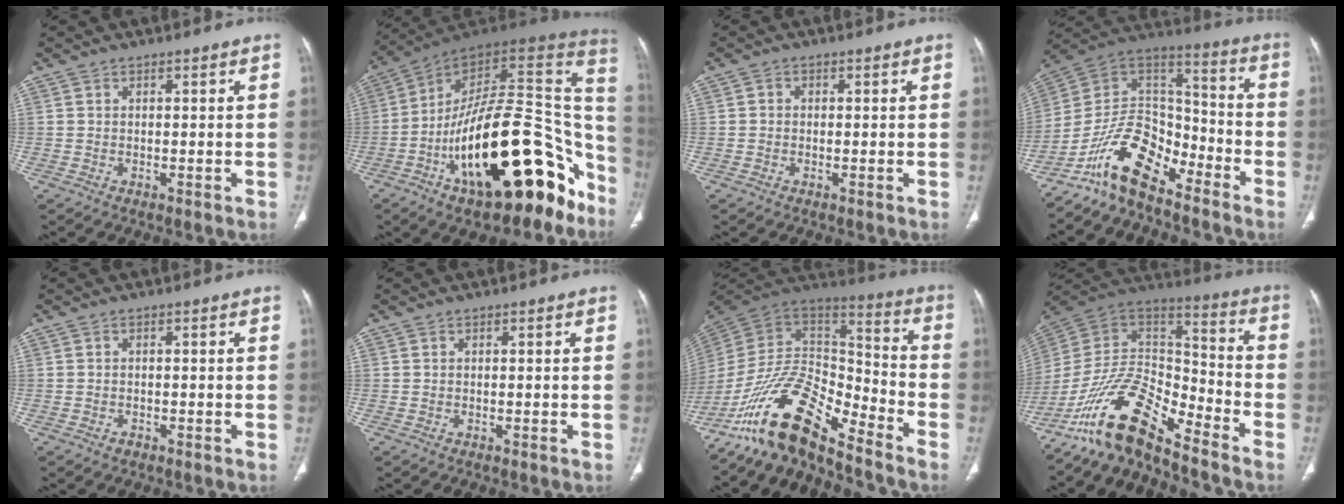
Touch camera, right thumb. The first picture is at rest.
{"total": 33.8, "force": [-13.8, 15.3, 26.8], "torque": [-0.287, 0.099, -0.212]}
{"total": 1.0, "force": [-0.2, 1.0, 0.4], "torque": [0.000, 0.003, -0.008]}
{"total": 15.3, "force": [-10.9, 7.2, 8.0], "torque": [-0.118, 0.101, -0.208]}
{"total": 0.8, "force": [-0.5, 0.6, 0.3], "torque": [-0.005, 0.001, -0.008]}
{"total": 0.0}
{"total": 19.6, "force": [-14.4, 6.7, 11.4], "torque": [-0.188, 0.100, -0.266]}
{"total": 17.3, "force": [-13.3, 5.7, 9.5], "torque": [-0.159, 0.099, -0.251]}